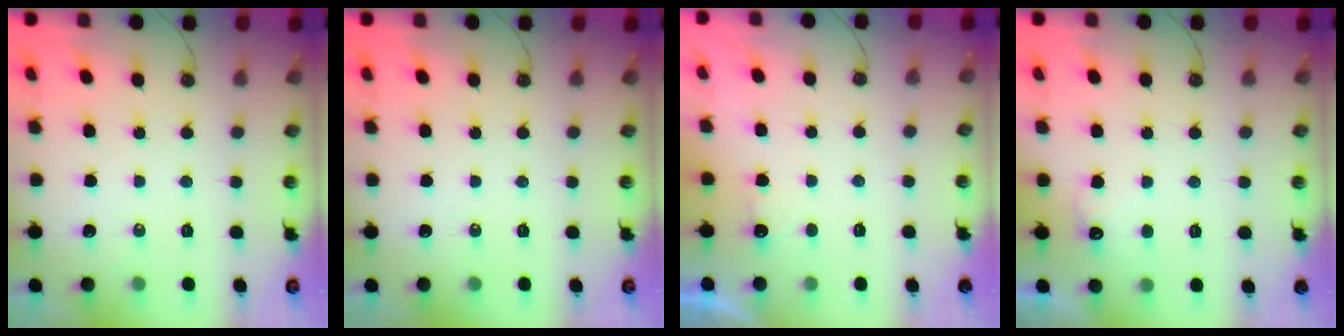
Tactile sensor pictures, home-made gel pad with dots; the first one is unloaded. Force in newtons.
{"total": 0.0}
{"total": 1.9, "press": 1.8, "slide": 0.8}
{"total": 7.2, "press": 7.1, "slide": 1.2}